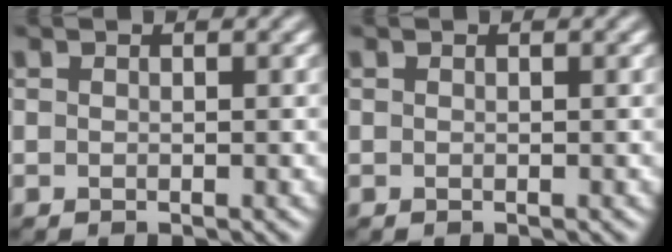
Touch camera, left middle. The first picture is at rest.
{"total": 0.0}